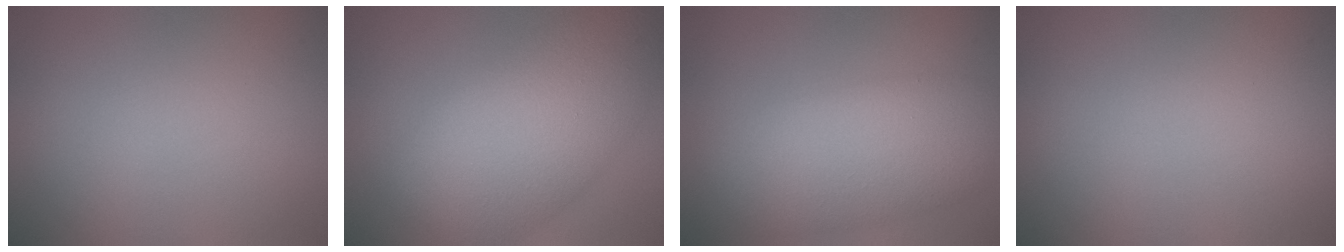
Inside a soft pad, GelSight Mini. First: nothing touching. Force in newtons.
{"total": 9.7, "press": 9.7, "slide": 0.4}
{"total": 8.1, "press": 8.1, "slide": 0.5}
{"total": 0.0}